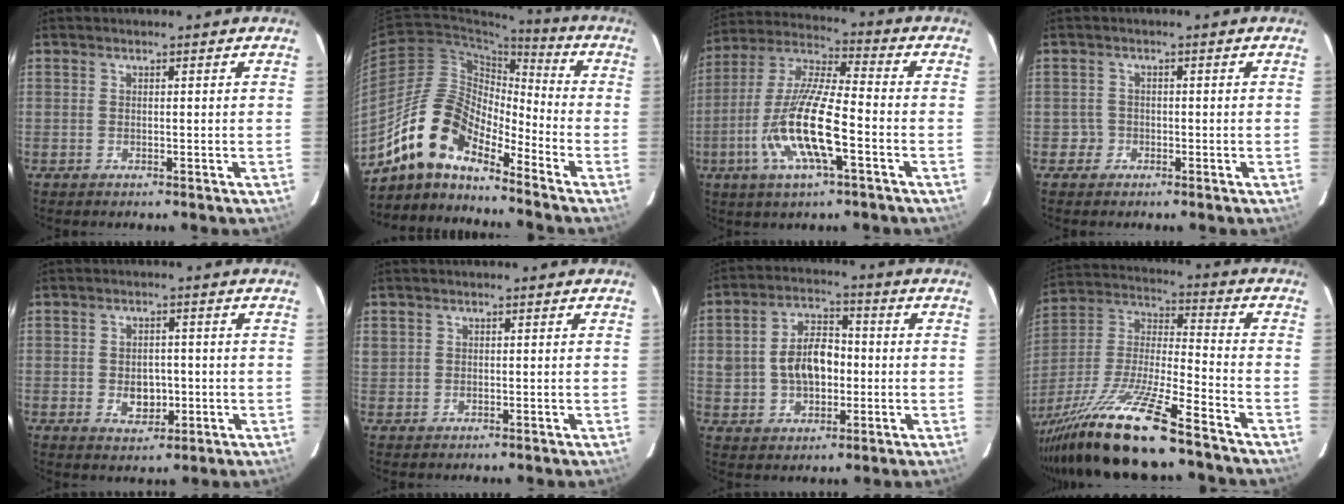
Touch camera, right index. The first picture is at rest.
{"total": 13.4, "force": [-10.8, 4.5, 6.5], "torque": [-0.116, 0.014, -0.218]}
{"total": 15.8, "force": [-5.4, 3.3, 14.5], "torque": [-0.297, -0.012, -0.108]}
{"total": 2.0, "force": [-1.0, 1.7, -0.3], "torque": [0.003, 0.010, -0.017]}
{"total": 5.1, "force": [-1.0, 3.9, 3.2], "torque": [-0.055, -0.002, -0.007]}
{"total": 1.8, "force": [0.6, 1.7, 0.3], "torque": [-0.001, 0.003, 0.012]}
{"total": 10.4, "force": [-0.5, 7.0, 7.6], "torque": [-0.147, 0.019, 0.002]}
{"total": 21.2, "force": [-15.9, 2.1, 13.9], "torque": [-0.276, -0.026, -0.292]}